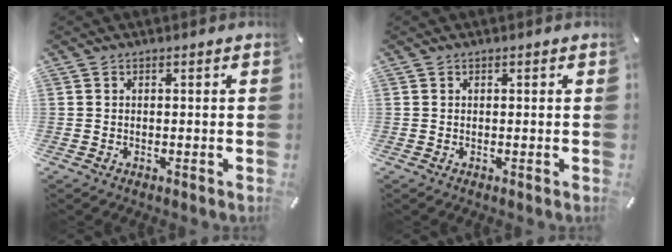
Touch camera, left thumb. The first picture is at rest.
{"total": 0.0}